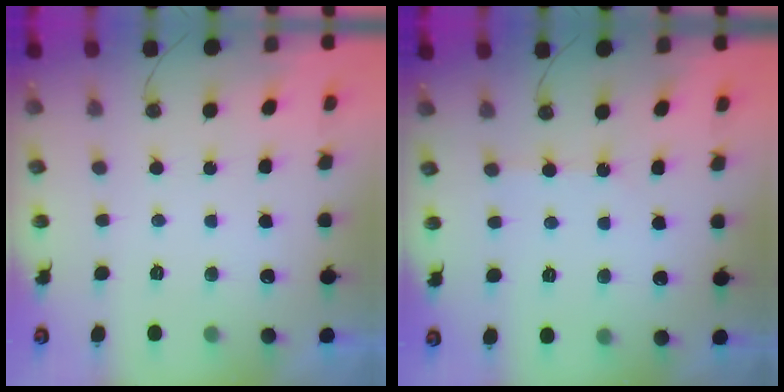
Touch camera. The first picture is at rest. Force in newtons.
{"total": 1.9, "press": 1.9, "slide": 0.4}